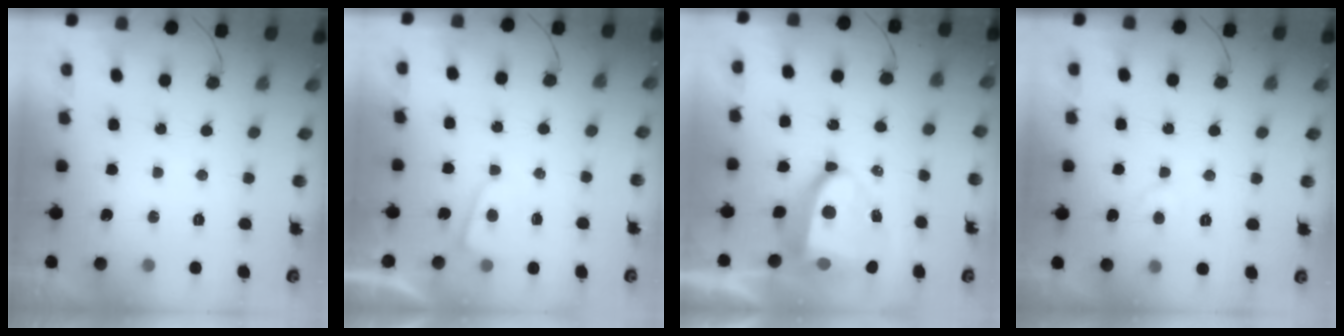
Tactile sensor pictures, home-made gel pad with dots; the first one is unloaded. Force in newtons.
{"total": 2.3, "press": 2.3, "slide": 0.3}
{"total": 10.2, "press": 10.2, "slide": 1.1}
{"total": 3.8, "press": 3.7, "slide": 0.3}